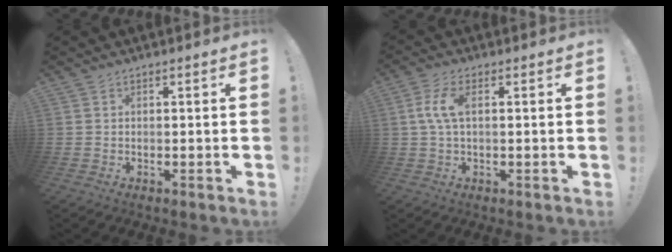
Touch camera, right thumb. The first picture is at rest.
{"total": 6.4, "force": [0.8, 2.7, 5.7], "torque": [-0.129, 0.002, 0.012]}